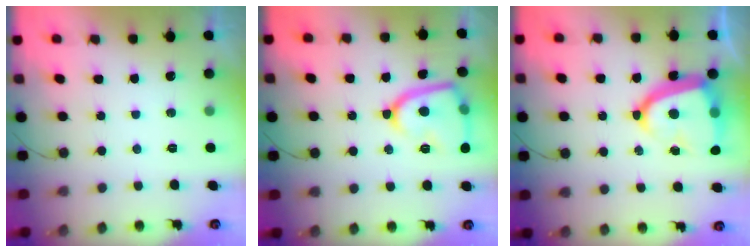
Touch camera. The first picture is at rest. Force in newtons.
{"total": 15.1, "press": 15.0, "slide": 1.4}
{"total": 16.6, "press": 16.5, "slide": 1.7}